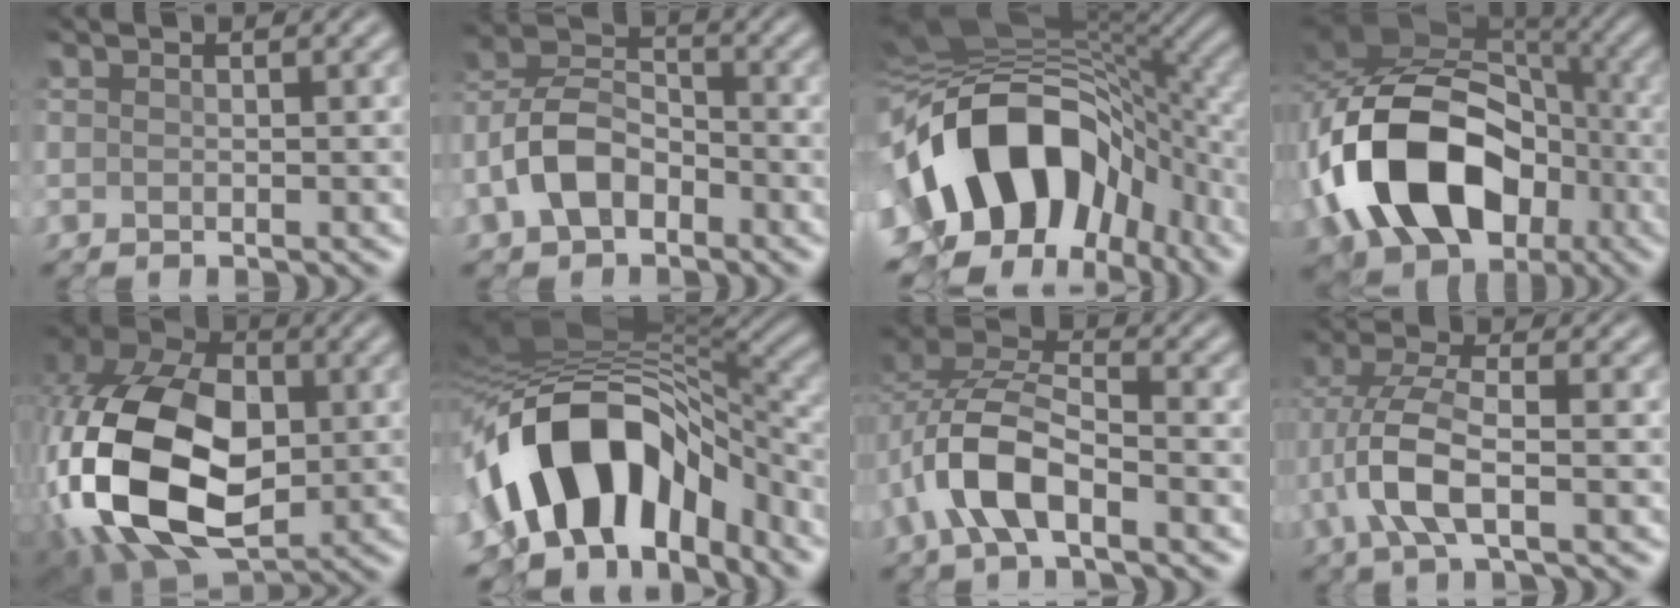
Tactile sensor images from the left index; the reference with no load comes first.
{"total": 5.8, "force": [-2.7, 3.7, 3.7], "torque": [-0.080, 0.013, -0.059]}
{"total": 16.2, "force": [-4.4, 10.6, 11.5], "torque": [-0.195, 0.004, -0.075]}
{"total": 14.0, "force": [-4.3, 9.5, 9.3], "torque": [-0.176, -0.004, -0.080]}
{"total": 15.9, "force": [-2.2, 10.6, 11.7], "torque": [-0.255, -0.002, -0.048]}
{"total": 12.3, "force": [-5.4, 7.0, 8.5], "torque": [-0.136, 0.020, -0.097]}
{"total": 6.5, "force": [-2.7, 3.0, 5.1], "torque": [-0.103, 0.012, -0.054]}
{"total": 5.6, "force": [-1.2, 2.1, 5.0], "torque": [-0.123, 0.012, -0.025]}